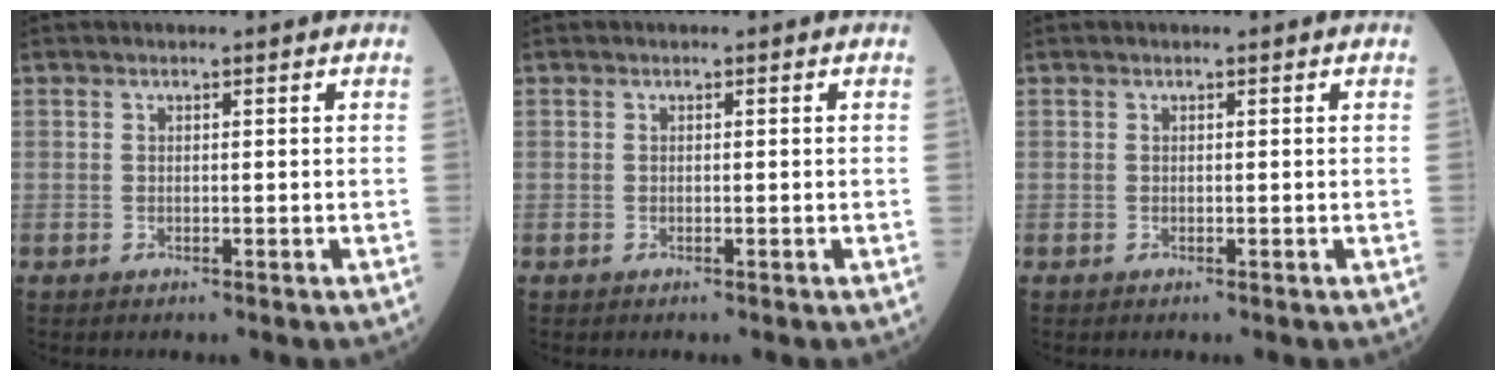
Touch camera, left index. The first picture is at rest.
{"total": 0.0}
{"total": 0.0}